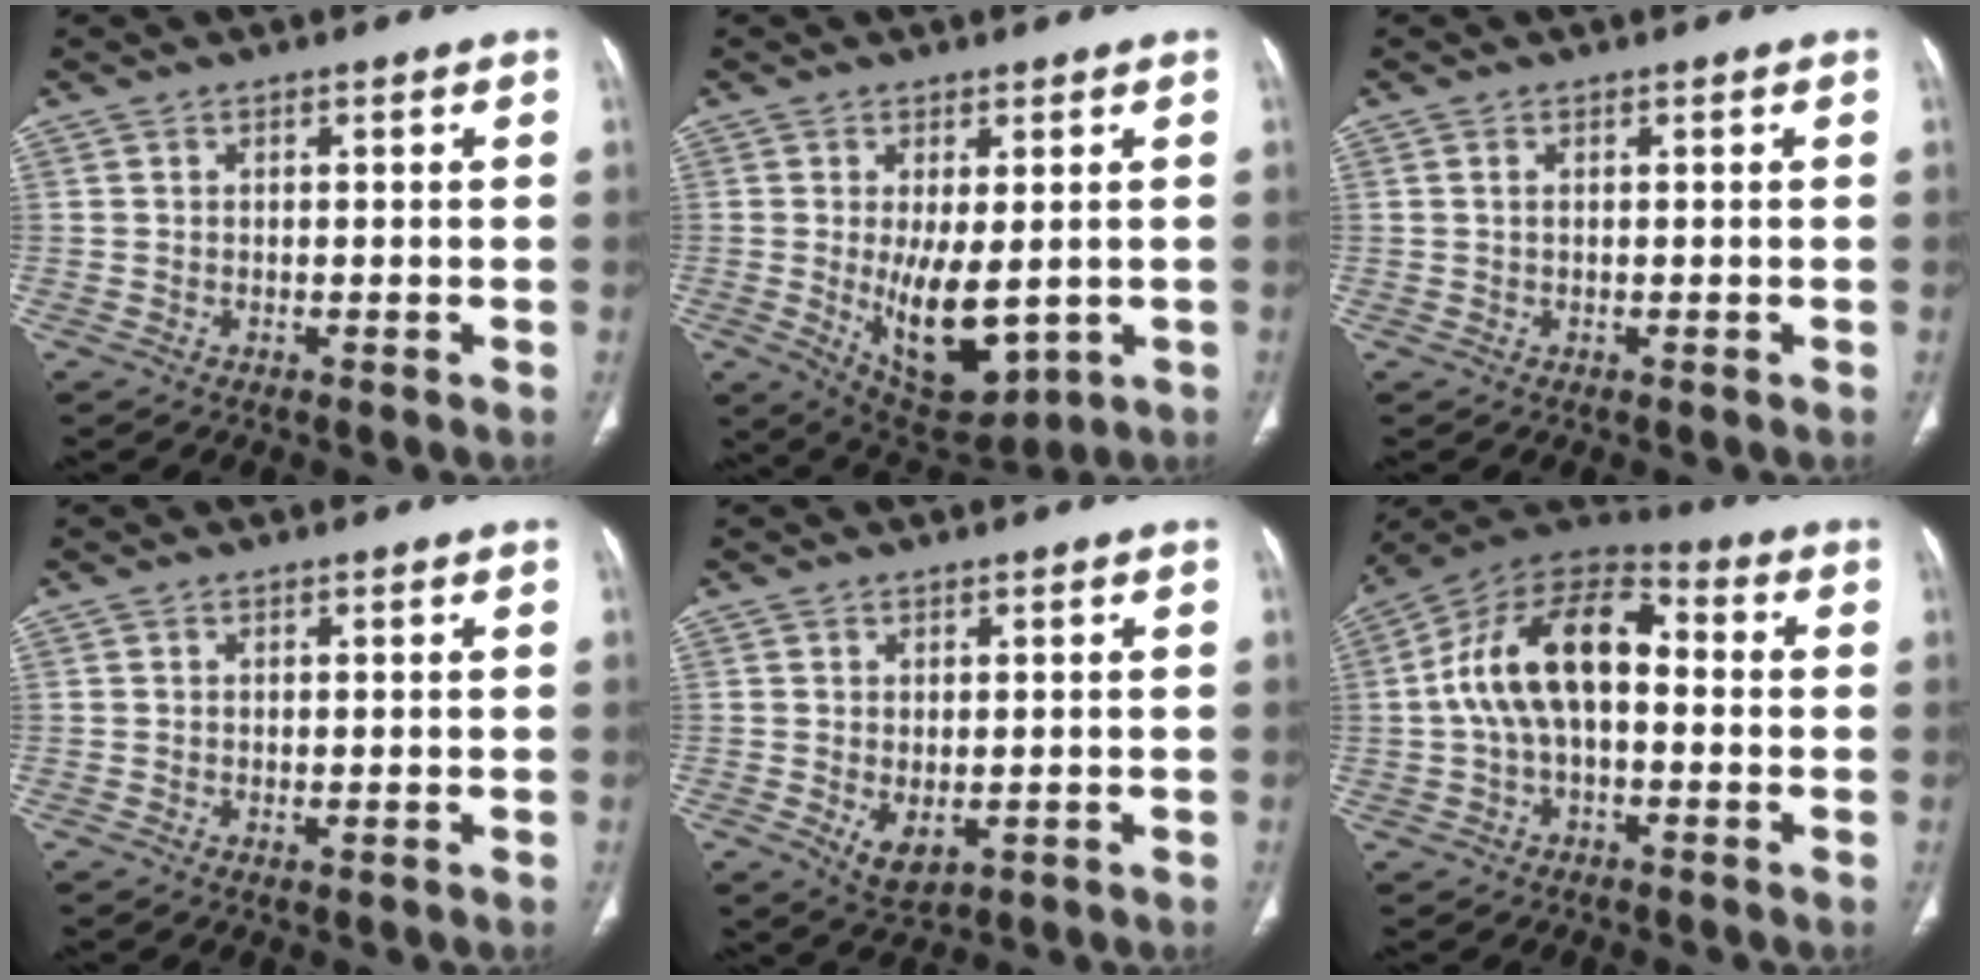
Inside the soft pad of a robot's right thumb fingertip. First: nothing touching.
{"total": 11.7, "force": [-1.3, 5.5, 10.3], "torque": [-0.146, -0.023, 0.006]}
{"total": 0.7, "force": [0.2, 0.4, 0.6], "torque": [-0.015, 0.006, 0.005]}
{"total": 0.5, "force": [-0.1, 0.2, 0.4], "torque": [-0.012, -0.004, -0.001]}
{"total": 4.3, "force": [-0.8, 2.5, 3.3], "torque": [-0.051, -0.006, 0.003]}
{"total": 16.1, "force": [0.2, 9.0, 13.3], "torque": [-0.229, 0.046, -0.008]}